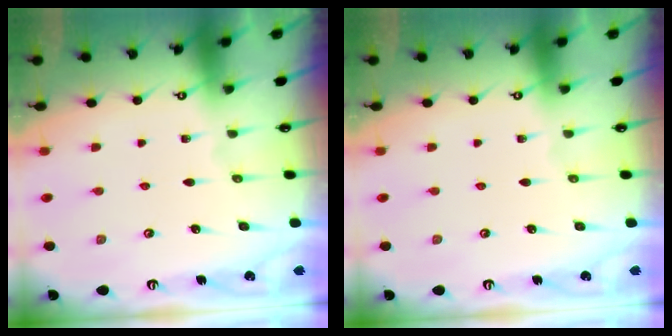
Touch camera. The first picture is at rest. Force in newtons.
{"total": 0.0}